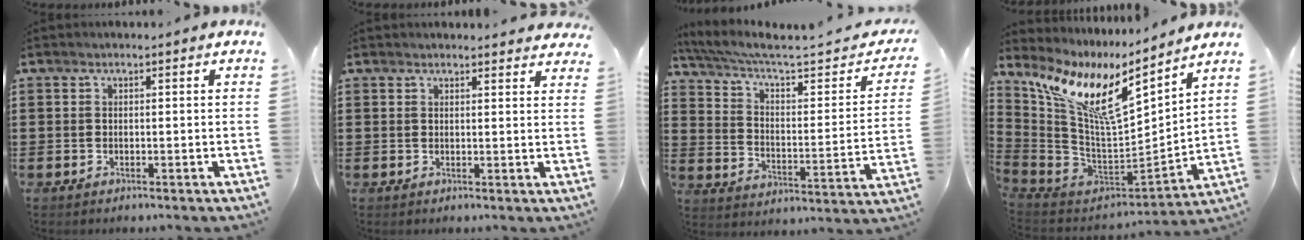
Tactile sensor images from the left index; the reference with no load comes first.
{"total": 1.9, "force": [1.8, 0.3, 0.2], "torque": [0.000, -0.004, 0.034]}
{"total": 5.3, "force": [3.7, 1.2, 3.6], "torque": [-0.088, -0.029, 0.056]}
{"total": 11.9, "force": [7.6, 3.2, 8.5], "torque": [-0.194, -0.048, 0.130]}